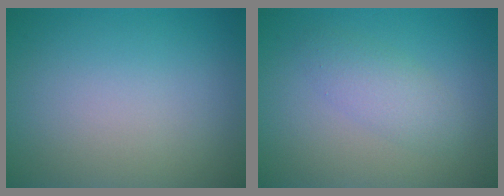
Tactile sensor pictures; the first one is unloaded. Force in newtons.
{"total": 2.3, "press": 2.3, "slide": 0.2}